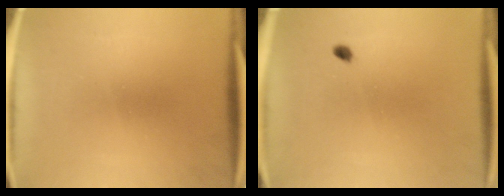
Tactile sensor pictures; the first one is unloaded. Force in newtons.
{"total": 1.6}